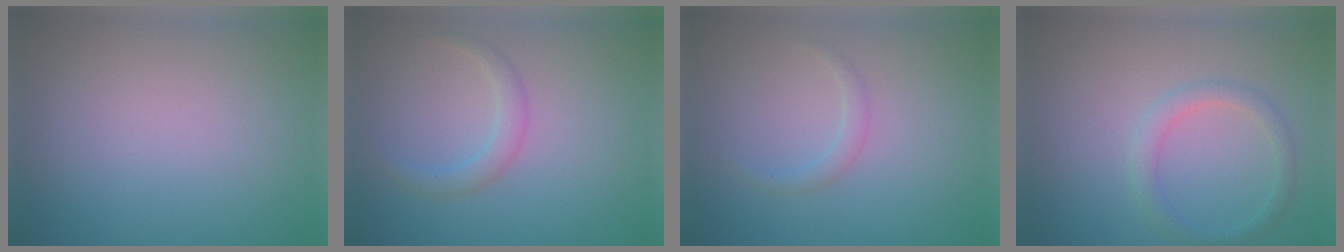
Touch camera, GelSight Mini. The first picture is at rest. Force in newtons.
{"total": 1.7, "press": 1.7, "slide": 0.1}
{"total": 1.1, "press": 1.1, "slide": 0.1}
{"total": 1.9, "press": 1.9, "slide": 0.1}